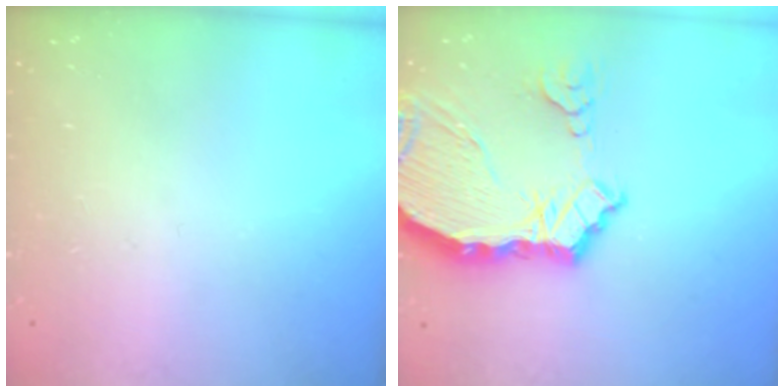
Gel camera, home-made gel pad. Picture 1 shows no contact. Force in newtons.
{"total": 9.3, "press": 8.8, "slide": 3.1}